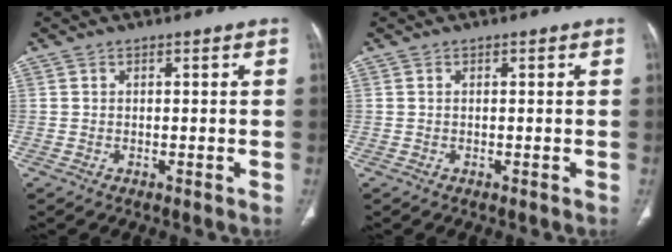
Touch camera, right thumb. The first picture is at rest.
{"total": 0.0}